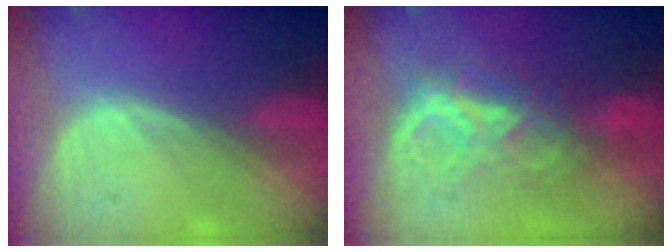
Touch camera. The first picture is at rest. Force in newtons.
{"total": 6.4, "press": 6.4, "slide": 0.8}